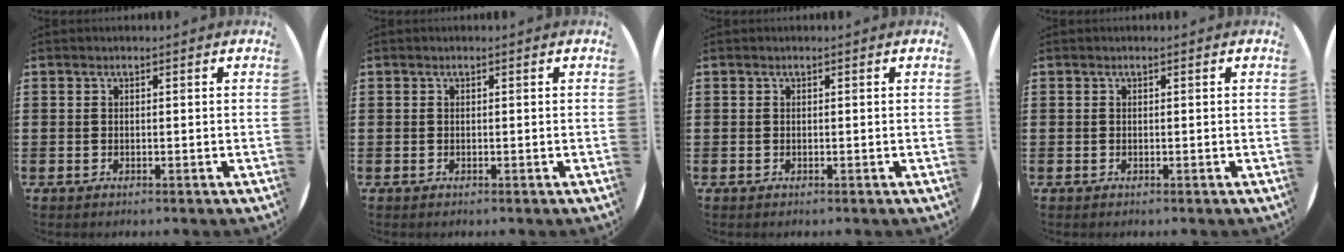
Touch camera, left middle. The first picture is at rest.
{"total": 0.0}
{"total": 0.0}
{"total": 0.0}